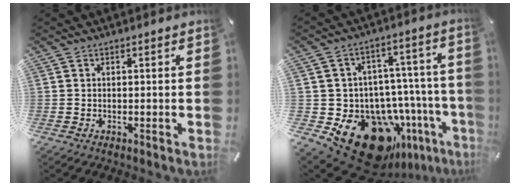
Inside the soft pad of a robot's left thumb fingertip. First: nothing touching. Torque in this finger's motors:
{"motor_torque": [1.14, 3.87, 0.95, 0.08, 0.22]}